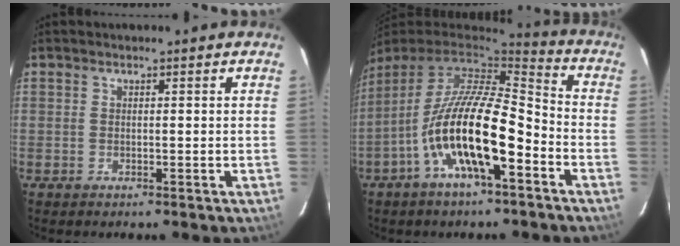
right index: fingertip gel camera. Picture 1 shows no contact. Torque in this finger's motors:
{"motor_torque": [1.29, -0.85, 1.05, 0.21]}